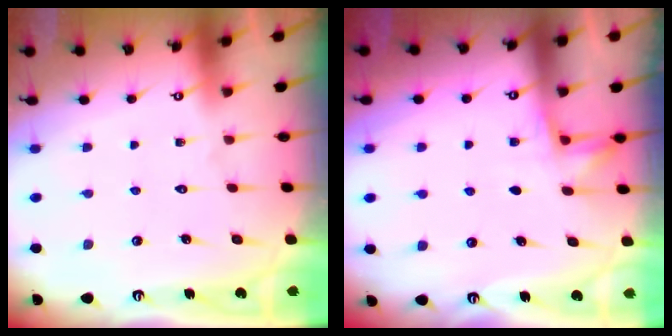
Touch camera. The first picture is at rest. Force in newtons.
{"total": 4.0, "press": 3.7, "slide": 1.7}